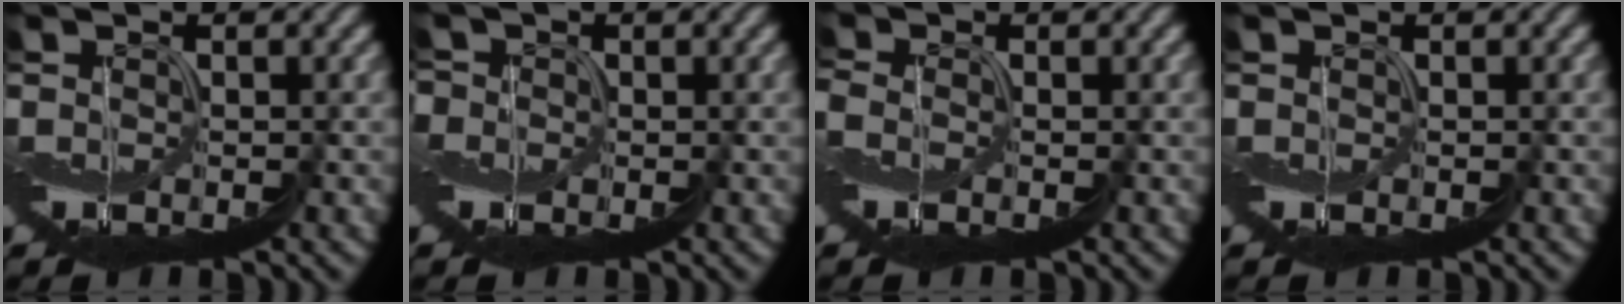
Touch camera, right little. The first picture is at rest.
{"total": 2.8, "force": [-0.2, 2.7, 0.7], "torque": [-0.007, 0.023, -0.039]}
{"total": 1.8, "force": [-1.5, 0.9, 0.4], "torque": [-0.028, -0.007, -0.032]}
{"total": 0.0}